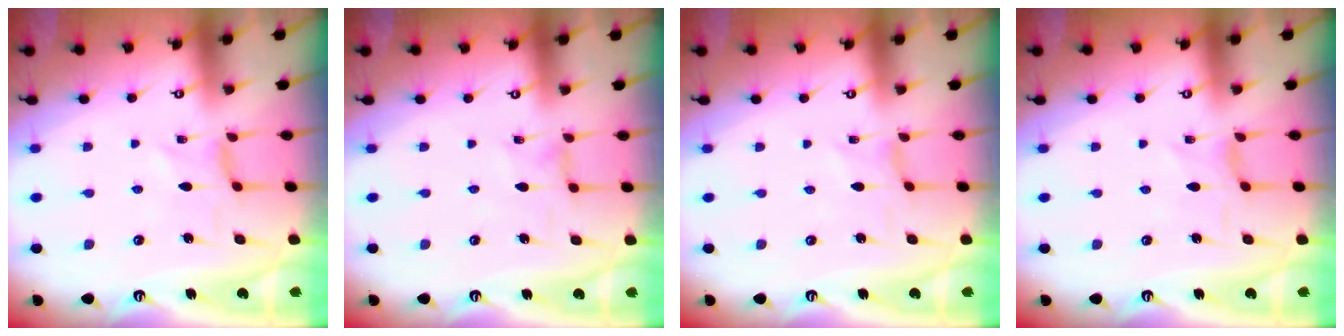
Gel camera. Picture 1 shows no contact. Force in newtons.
{"total": 1.0, "press": 0.9, "slide": 0.3}
{"total": 0.0}
{"total": 1.1, "press": 1.0, "slide": 0.1}